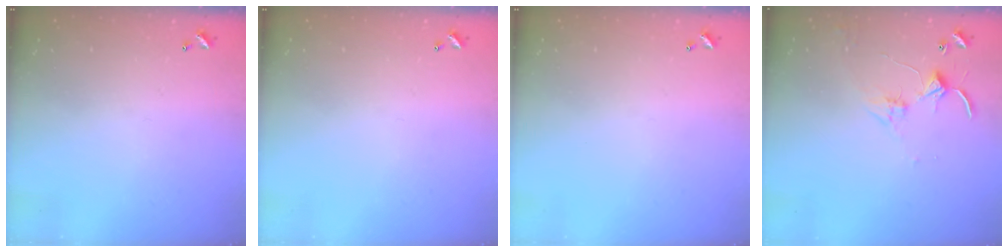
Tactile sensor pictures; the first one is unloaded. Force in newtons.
{"total": 0.0}
{"total": 0.0}
{"total": 2.8, "press": 2.8, "slide": 0.4}